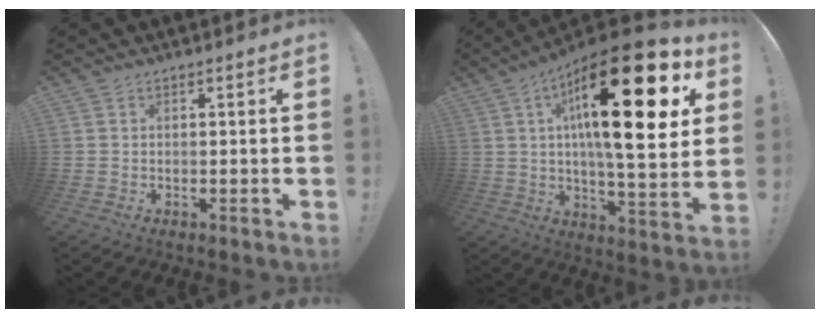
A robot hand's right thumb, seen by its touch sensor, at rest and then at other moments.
{"total": 29.2, "force": [9.9, 8.2, 26.2], "torque": [-0.405, -0.057, 0.155]}